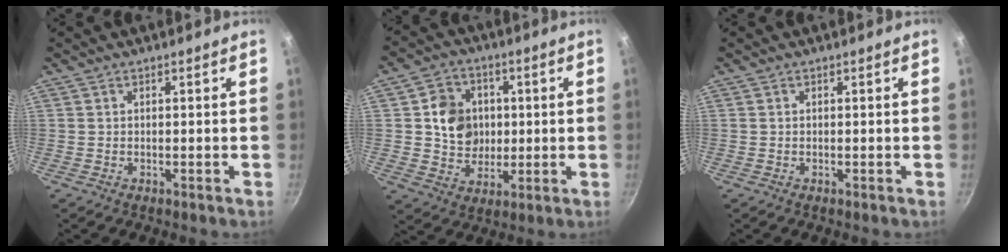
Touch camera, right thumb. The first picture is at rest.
{"total": 10.7, "force": [1.3, 9.4, 4.9], "torque": [-0.044, 0.000, 0.024]}
{"total": 0.0}